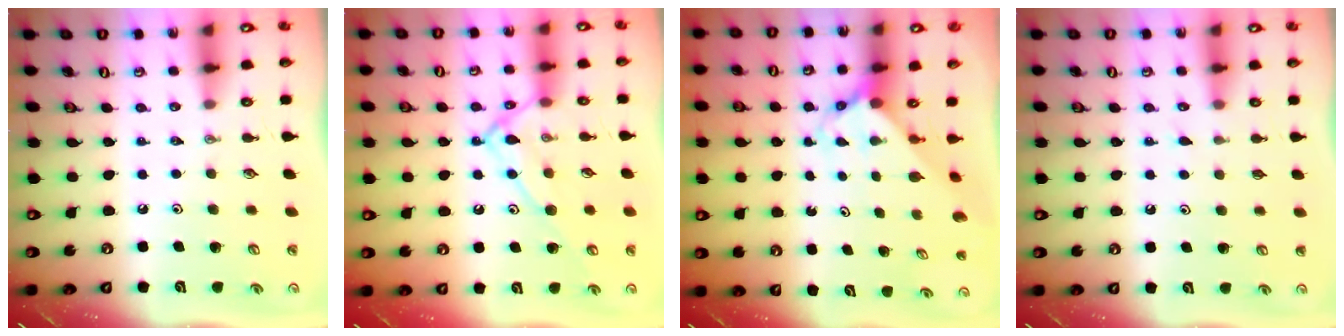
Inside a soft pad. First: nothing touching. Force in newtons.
{"total": 13.0, "press": 13.0, "slide": 0.6}
{"total": 3.4, "press": 3.4, "slide": 0.3}
{"total": 5.5, "press": 5.5, "slide": 0.5}